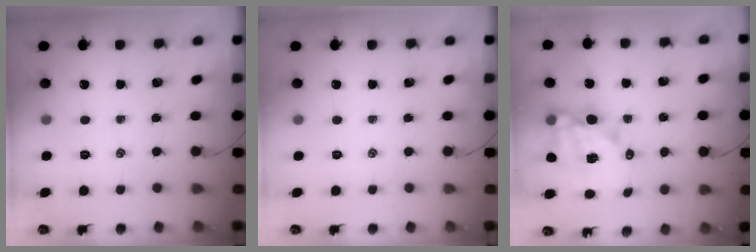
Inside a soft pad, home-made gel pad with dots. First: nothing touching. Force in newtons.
{"total": 0.0}
{"total": 14.5, "press": 14.0, "slide": 3.9}